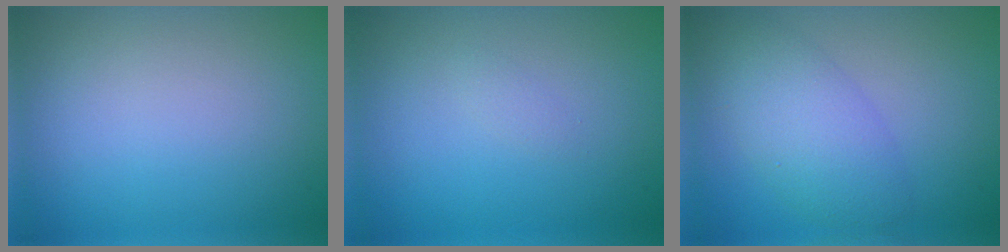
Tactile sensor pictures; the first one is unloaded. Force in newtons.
{"total": 0.6, "press": 0.5, "slide": 0.1}
{"total": 4.7, "press": 4.7, "slide": 0.1}